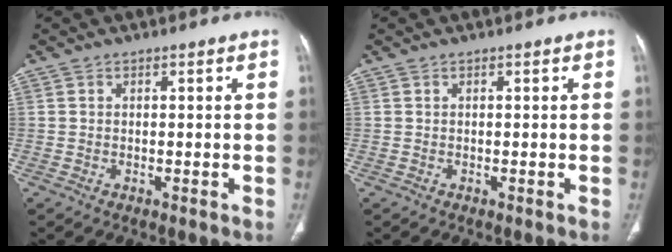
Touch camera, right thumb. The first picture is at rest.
{"total": 0.0}